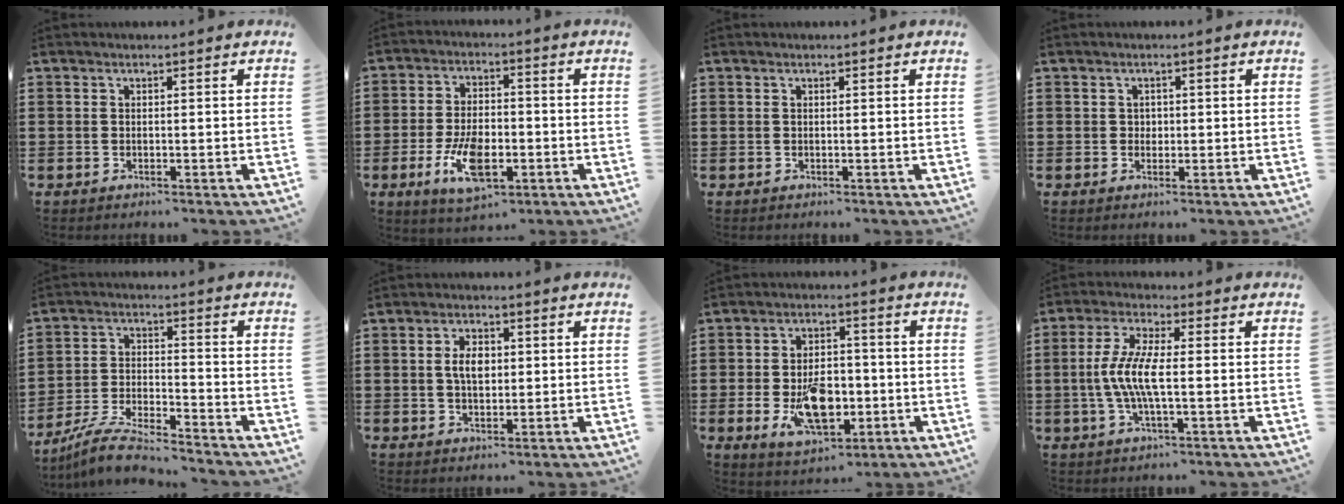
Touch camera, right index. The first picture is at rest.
{"total": 9.0, "force": [-3.1, 4.2, 7.4], "torque": [-0.151, -0.009, -0.057]}
{"total": 0.0}
{"total": 1.1, "force": [0.2, 1.1, 0.4], "torque": [-0.010, 0.006, 0.003]}
{"total": 7.3, "force": [-7.0, 0.5, 2.2], "torque": [-0.055, 0.005, -0.137]}
{"total": 4.0, "force": [0.4, 2.2, 3.3], "torque": [-0.059, 0.006, 0.003]}
{"total": 9.6, "force": [-2.5, 5.6, 7.4], "torque": [-0.134, 0.000, -0.044]}
{"total": 6.8, "force": [-1.0, 1.7, 6.5], "torque": [-0.150, -0.010, -0.028]}